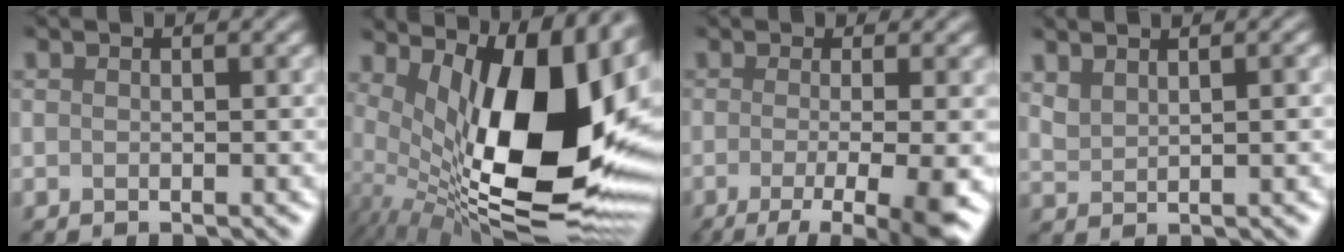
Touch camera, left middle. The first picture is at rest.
{"total": 15.7, "force": [2.1, 6.6, 14.1], "torque": [-0.224, -0.013, 0.043]}
{"total": 7.5, "force": [-3.8, 1.4, 6.2], "torque": [-0.091, -0.015, -0.062]}
{"total": 3.1, "force": [2.5, 1.2, 1.4], "torque": [-0.017, 0.017, 0.031]}